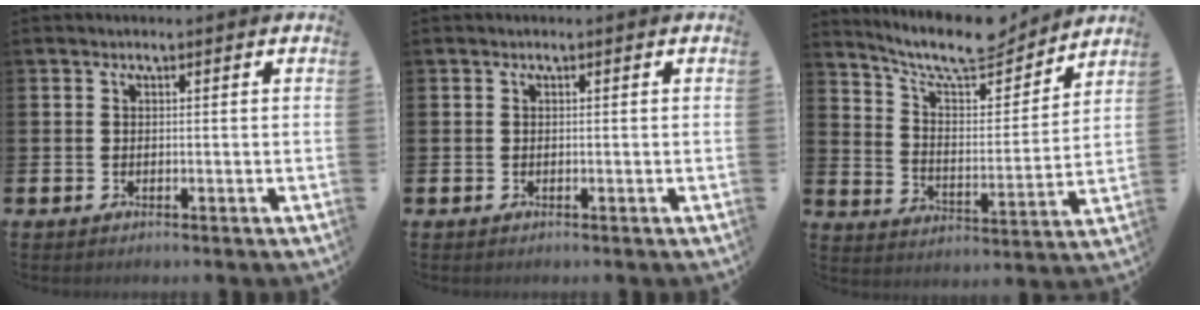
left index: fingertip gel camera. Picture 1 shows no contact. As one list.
[{"total": 0.0}, {"total": 10.4, "force": [9.3, 2.4, 3.8], "torque": [-0.097, -0.060, 0.163]}]